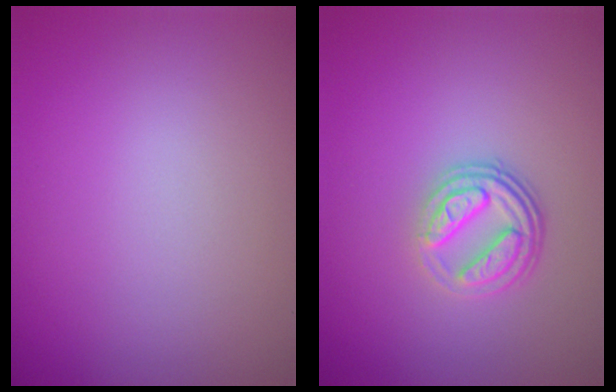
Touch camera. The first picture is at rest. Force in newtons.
{"total": 3.8, "press": 2.7, "slide": 2.7}